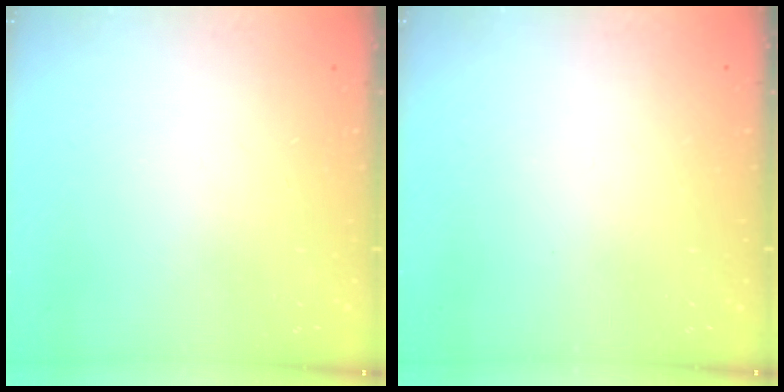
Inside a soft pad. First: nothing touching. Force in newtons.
{"total": 1.5, "press": 1.5, "slide": 0.1}